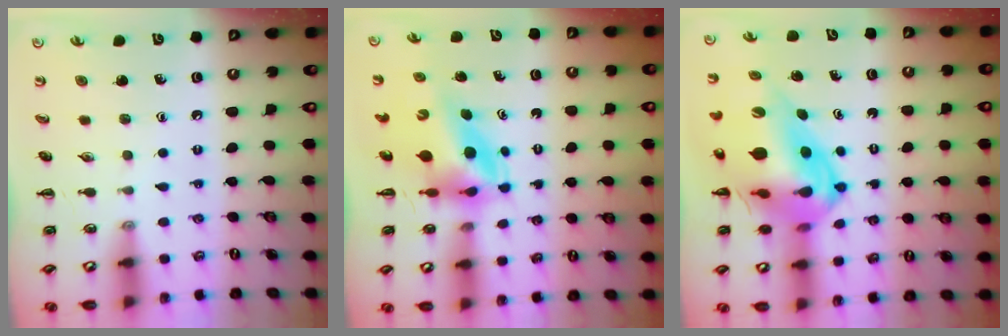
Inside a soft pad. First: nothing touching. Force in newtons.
{"total": 6.2, "press": 6.0, "slide": 1.4}
{"total": 19.0, "press": 18.1, "slide": 6.0}